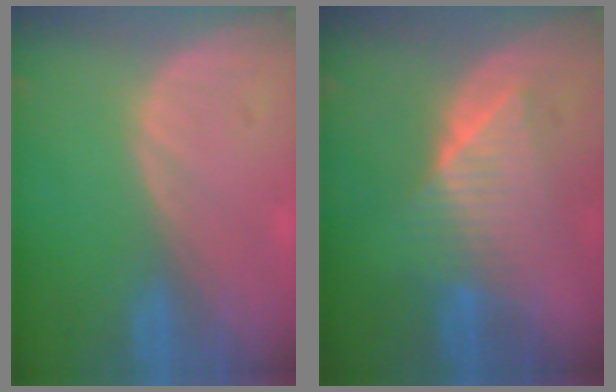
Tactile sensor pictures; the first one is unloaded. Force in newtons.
{"total": 6.4, "press": 6.3, "slide": 1.1}